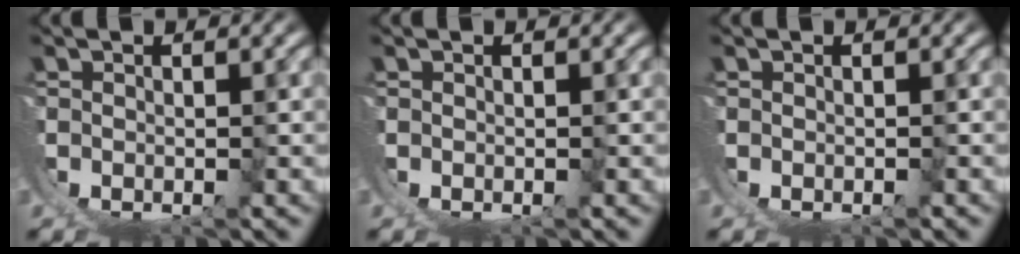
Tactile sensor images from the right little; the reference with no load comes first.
{"total": 0.0}
{"total": 0.0}